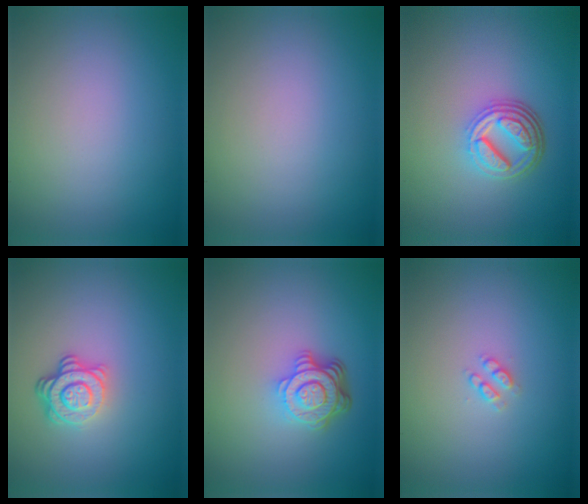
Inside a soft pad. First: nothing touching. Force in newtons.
{"total": 0.0}
{"total": 4.9, "press": 3.5, "slide": 3.4}
{"total": 3.7, "press": 2.7, "slide": 2.5}
{"total": 5.0, "press": 3.6, "slide": 3.6}
{"total": 1.2, "press": 1.1, "slide": 0.3}